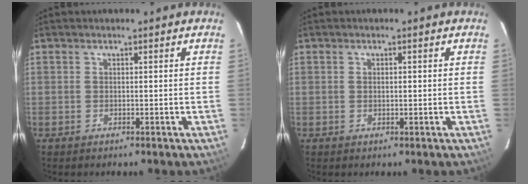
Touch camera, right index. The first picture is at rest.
{"total": 0.9, "force": [0.1, 0.4, 0.8], "torque": [-0.014, 0.003, 0.000]}